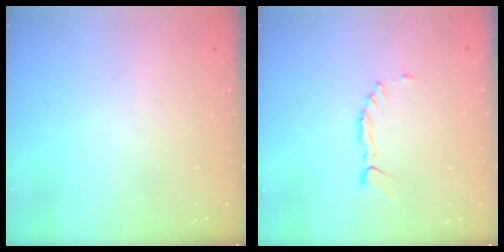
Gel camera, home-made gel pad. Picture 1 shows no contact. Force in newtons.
{"total": 1.5, "press": 1.5, "slide": 0.4}